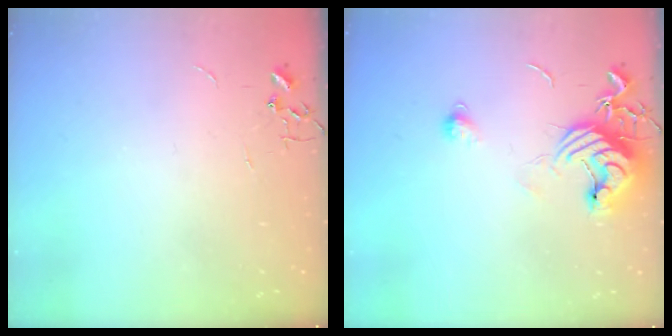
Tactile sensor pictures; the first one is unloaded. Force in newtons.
{"total": 11.2, "press": 11.1, "slide": 1.2}